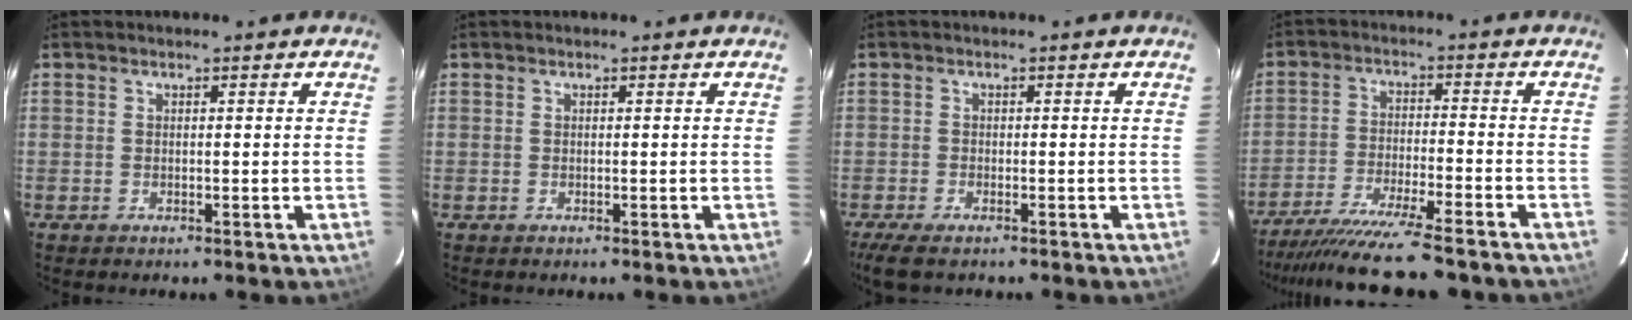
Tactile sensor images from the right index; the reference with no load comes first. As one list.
[{"total": 0.0}, {"total": 5.3, "force": [-4.0, 1.6, 3.1], "torque": [-0.073, -0.022, -0.074]}, {"total": 16.0, "force": [-14.3, 0.5, 7.3], "torque": [-0.155, -0.029, -0.233]}]